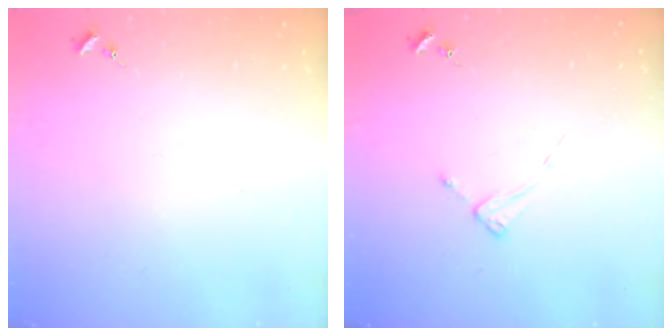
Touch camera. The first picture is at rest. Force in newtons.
{"total": 2.0, "press": 2.0, "slide": 0.3}